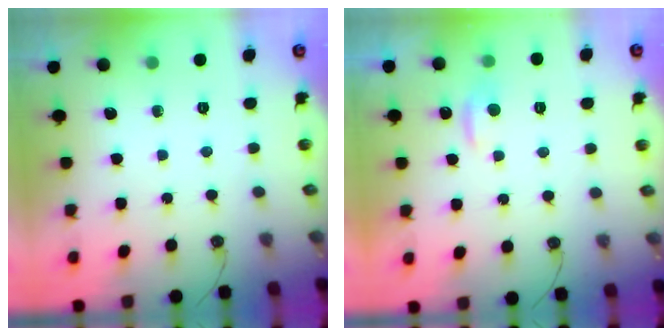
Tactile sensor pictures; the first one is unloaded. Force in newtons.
{"total": 1.1, "press": 1.1, "slide": 0.4}